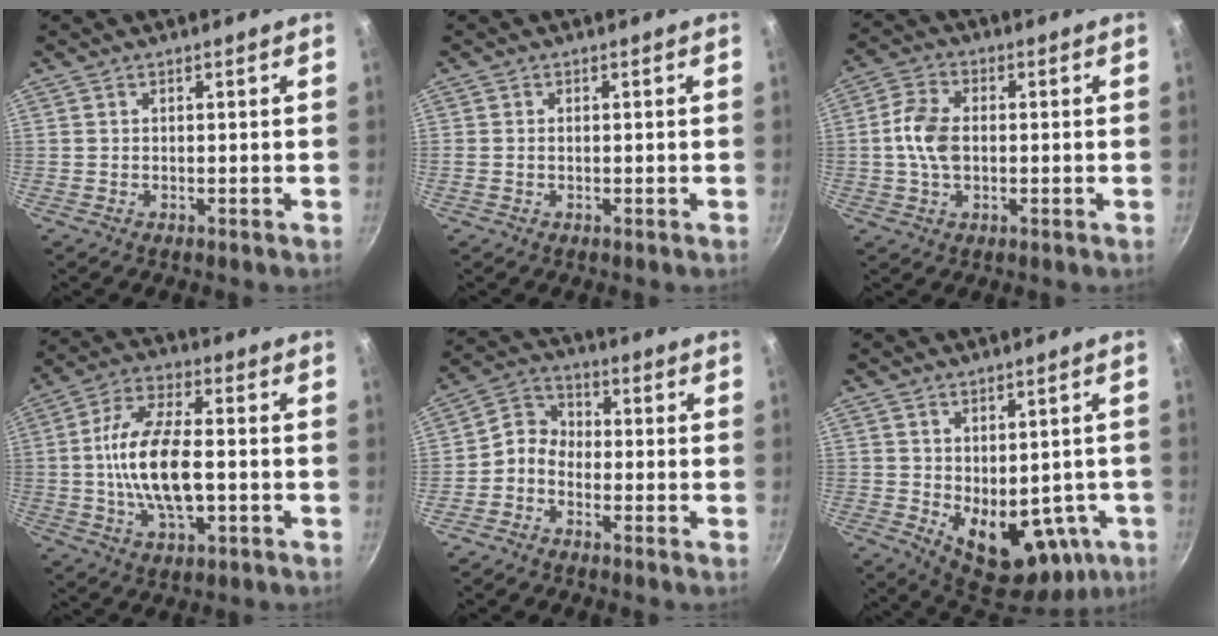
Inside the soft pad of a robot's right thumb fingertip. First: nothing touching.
{"total": 0.9, "force": [-0.1, 0.5, 0.7], "torque": [-0.015, 0.000, -0.005]}
{"total": 7.5, "force": [-0.3, 4.8, 5.8], "torque": [-0.109, 0.015, -0.013]}
{"total": 14.6, "force": [-1.6, 6.6, 12.9], "torque": [-0.235, 0.022, -0.036]}
{"total": 5.4, "force": [-2.7, 3.9, 2.6], "torque": [-0.039, 0.042, -0.075]}
{"total": 15.4, "force": [-2.7, 9.9, 11.5], "torque": [-0.119, -0.016, -0.009]}